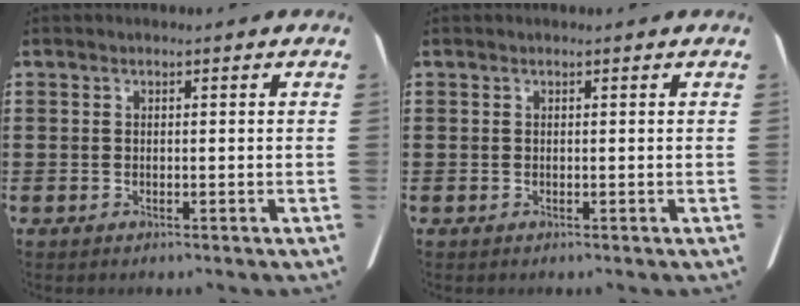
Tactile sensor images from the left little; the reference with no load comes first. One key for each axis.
{"total": 0.0}